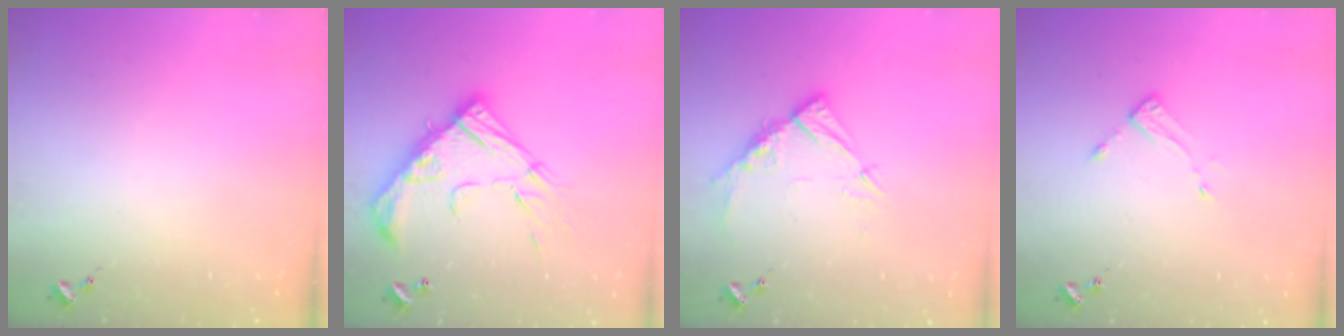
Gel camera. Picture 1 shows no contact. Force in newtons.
{"total": 20.3, "press": 20.3, "slide": 1.7}
{"total": 10.7, "press": 10.7, "slide": 0.9}
{"total": 3.3, "press": 3.3, "slide": 0.3}